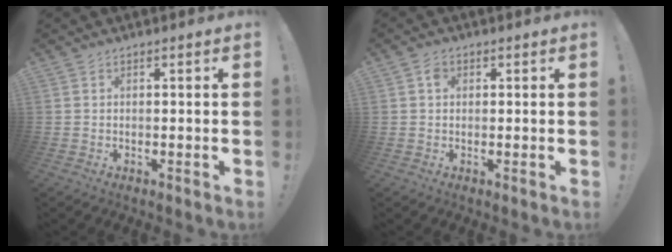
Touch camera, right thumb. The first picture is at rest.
{"total": 2.0, "force": [0.1, 1.6, 1.3], "torque": [-0.021, 0.005, 0.001]}